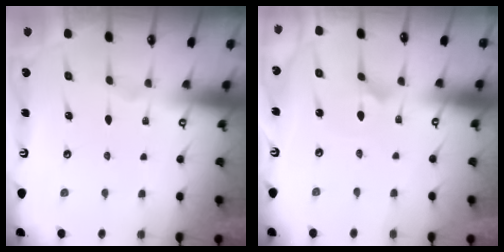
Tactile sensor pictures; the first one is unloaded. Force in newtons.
{"total": 2.0, "press": 2.0, "slide": 0.1}